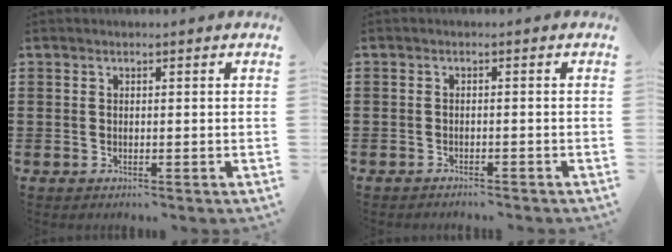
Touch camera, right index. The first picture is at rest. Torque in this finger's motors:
{"motor_torque": [-1.67, 0.47, -0.23, -0.21]}